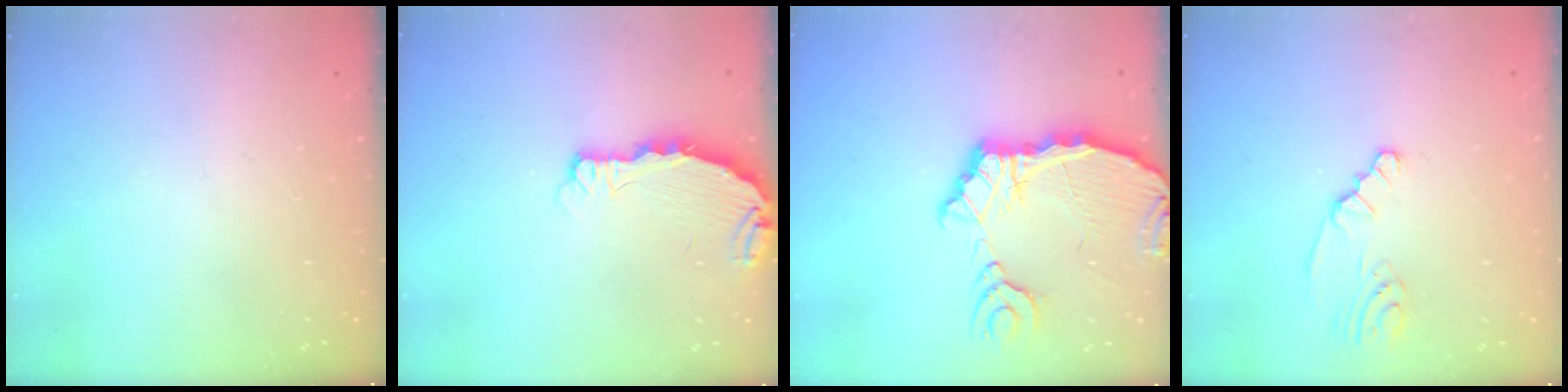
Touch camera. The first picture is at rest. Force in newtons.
{"total": 4.2, "press": 4.2, "slide": 0.4}
{"total": 10.9, "press": 10.8, "slide": 1.4}
{"total": 0.9, "press": 0.9, "slide": 0.2}